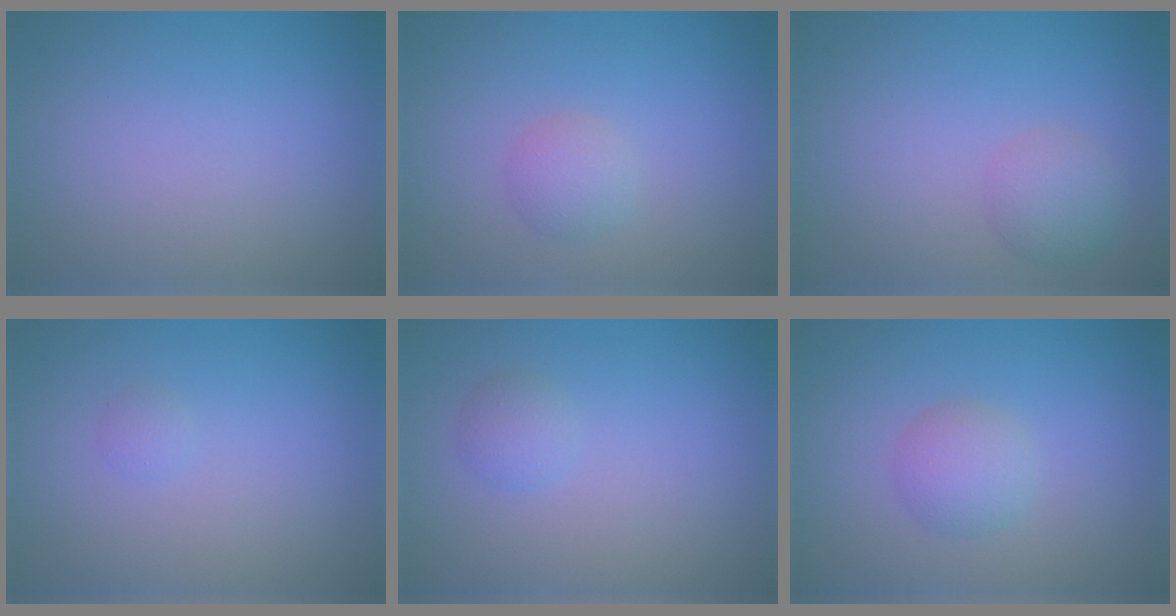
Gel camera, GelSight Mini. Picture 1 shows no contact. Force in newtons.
{"total": 1.8, "press": 1.8, "slide": 0.1}
{"total": 2.4, "press": 2.4, "slide": 0.0}
{"total": 0.6, "press": 0.6, "slide": 0.1}
{"total": 1.3, "press": 1.3, "slide": 0.0}
{"total": 2.4, "press": 2.4, "slide": 0.1}